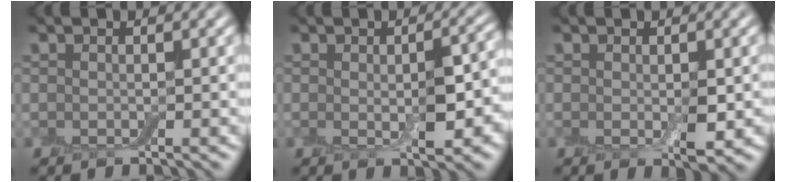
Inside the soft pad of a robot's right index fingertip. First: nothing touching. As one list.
[{"total": 4.9, "force": [-0.3, 1.6, 4.6], "torque": [-0.070, -0.005, -0.002]}, {"total": 2.4, "force": [-0.3, 0.7, 2.3], "torque": [-0.036, -0.007, -0.001]}]